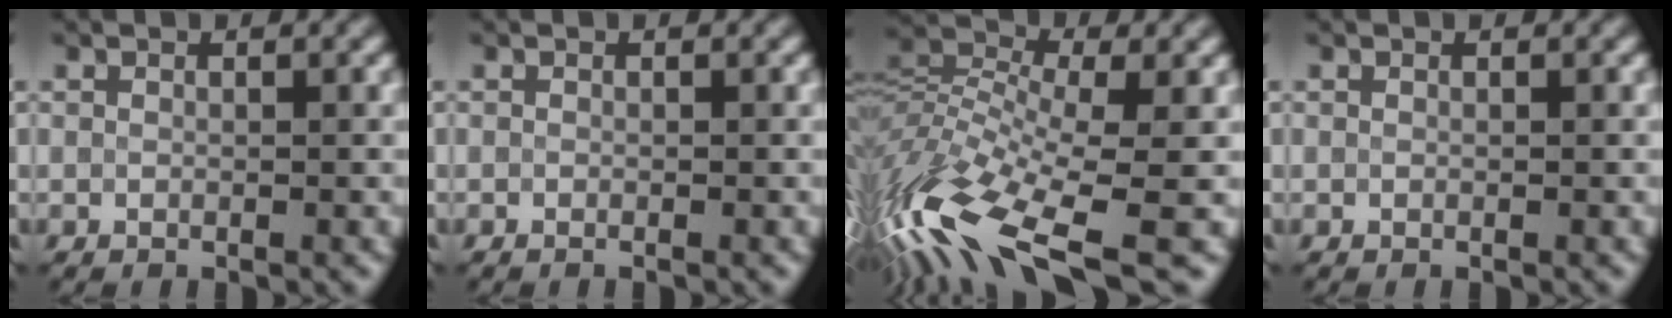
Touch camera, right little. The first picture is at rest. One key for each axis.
{"total": 0.0}
{"total": 12.4, "fx": -6.4, "fy": 4.8, "fz": 9.5, "tx": -0.207, "ty": 0.002, "tz": -0.122}
{"total": 0.0}